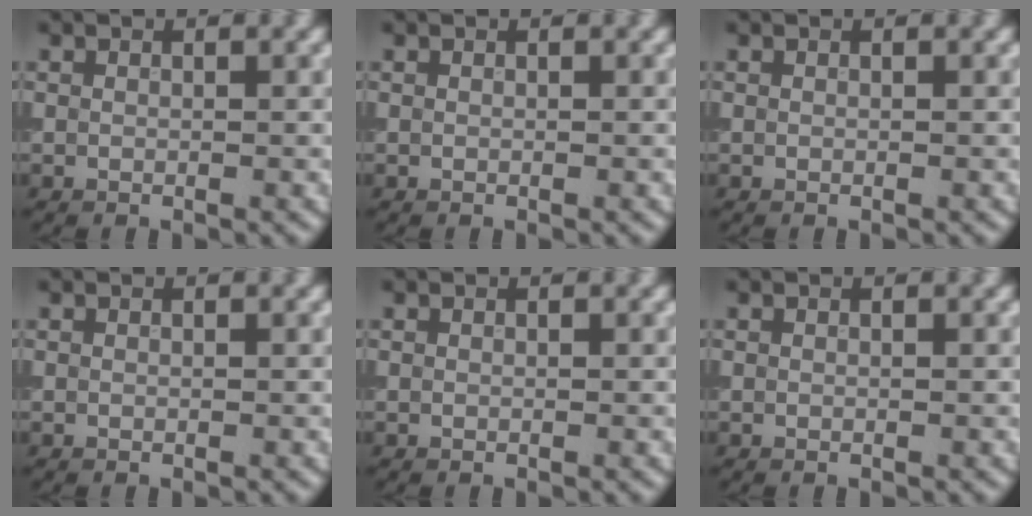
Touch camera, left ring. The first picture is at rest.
{"total": 0.0}
{"total": 0.0}
{"total": 0.0}
{"total": 0.0}
{"total": 0.0}